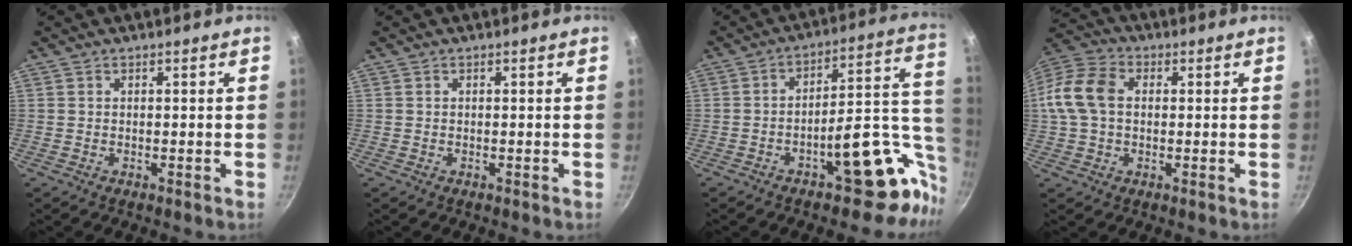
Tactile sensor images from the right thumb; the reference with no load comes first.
{"total": 0.0}
{"total": 19.1, "force": [-6.0, 9.0, 15.7], "torque": [-0.134, 0.045, -0.077]}
{"total": 11.1, "force": [0.8, 7.8, 7.9], "torque": [-0.147, 0.026, 0.001]}